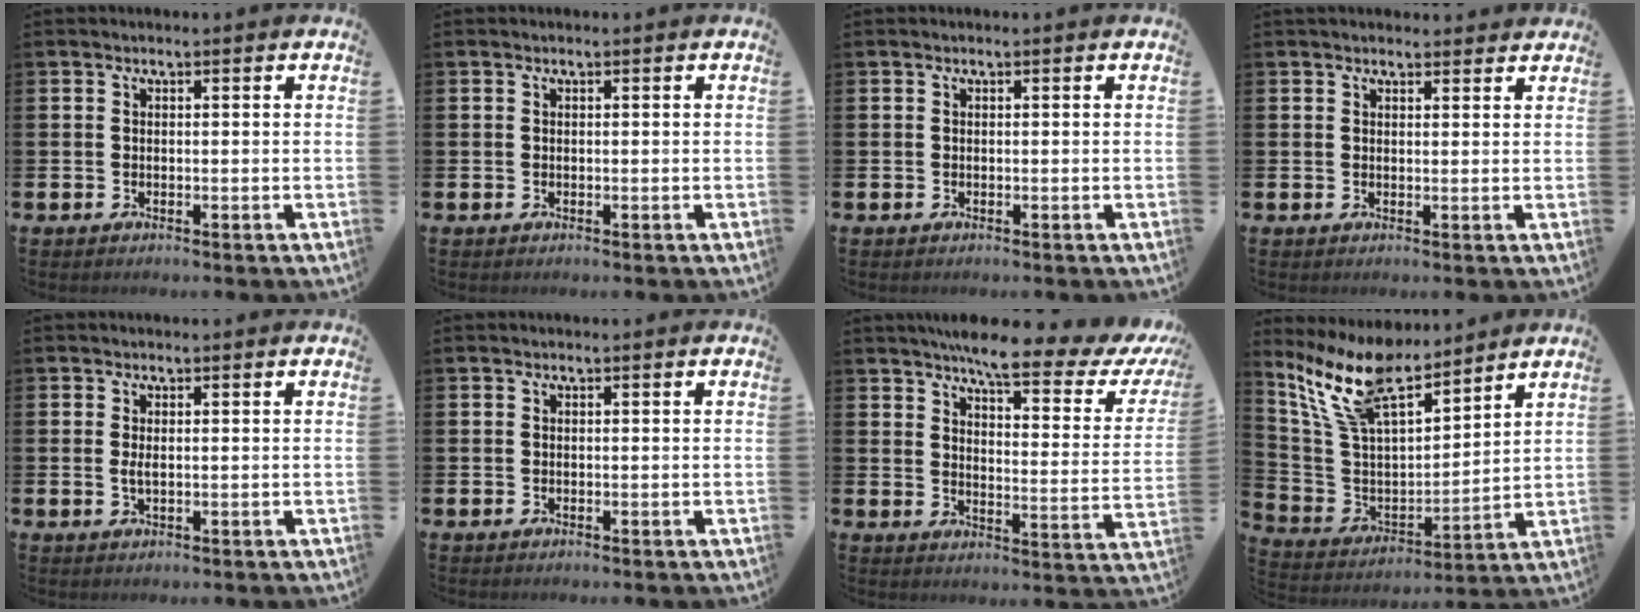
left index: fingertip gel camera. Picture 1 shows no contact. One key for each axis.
{"total": 0.0}
{"total": 0.0}
{"total": 1.8, "fx": 1.7, "fy": 0.5, "fz": 0.1, "tx": 0.005, "ty": -0.005, "tz": 0.030}
{"total": 1.1, "fx": 0.3, "fy": 0.3, "fz": 1.0, "tx": -0.014, "ty": 0.000, "tz": 0.003}
{"total": 0.0}
{"total": 7.6, "fx": 6.3, "fy": 1.1, "fz": 4.1, "tx": -0.078, "ty": -0.046, "tz": 0.099}
{"total": 11.8, "fx": 9.9, "fy": 3.8, "fz": 5.2, "tx": -0.147, "ty": -0.052, "tz": 0.182}